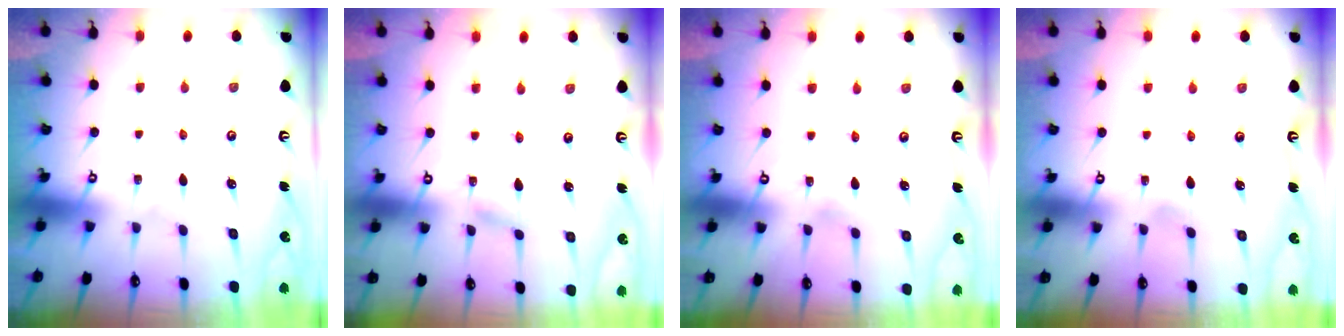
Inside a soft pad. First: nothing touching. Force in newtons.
{"total": 2.7, "press": 2.7, "slide": 0.4}
{"total": 2.4, "press": 2.4, "slide": 0.3}
{"total": 2.8, "press": 2.8, "slide": 0.4}